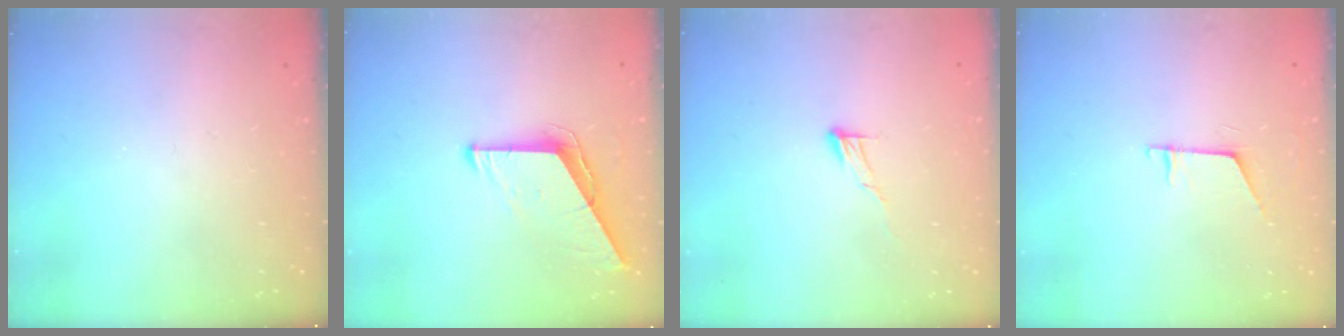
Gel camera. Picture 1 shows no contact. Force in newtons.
{"total": 9.5, "press": 9.4, "slide": 1.0}
{"total": 6.5, "press": 6.5, "slide": 0.4}
{"total": 6.1, "press": 6.1, "slide": 0.5}